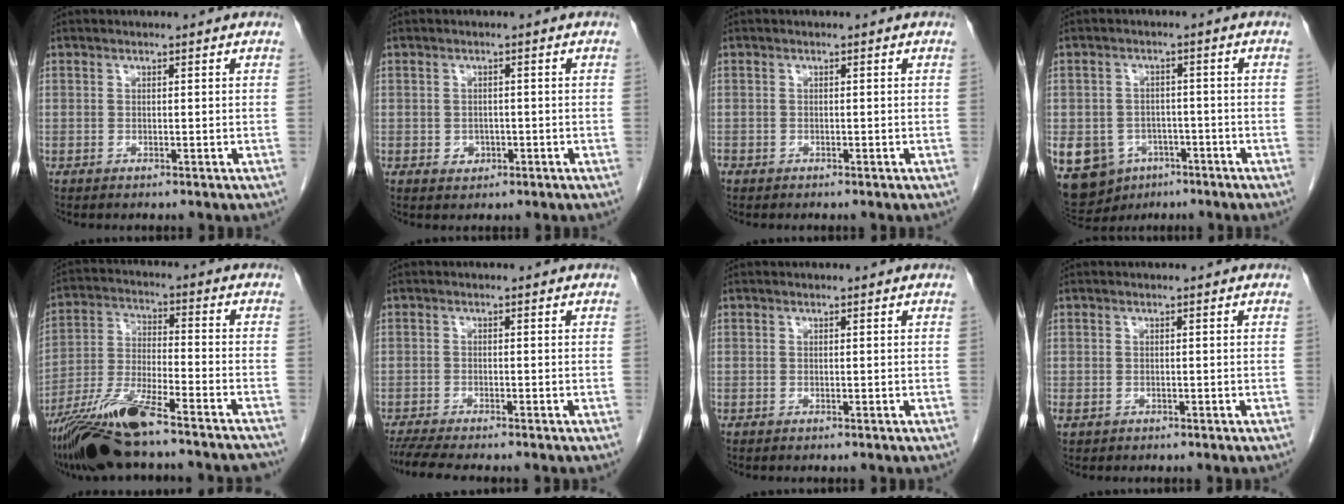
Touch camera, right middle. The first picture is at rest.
{"total": 1.8, "force": [-0.6, 1.5, 0.7], "torque": [-0.011, 0.005, -0.002]}
{"total": 0.7, "force": [-0.5, 0.5, 0.1], "torque": [-0.009, 0.002, -0.011]}
{"total": 15.7, "force": [-7.1, 12.6, 6.2], "torque": [-0.169, 0.003, -0.095]}
{"total": 17.2, "force": [-13.8, 1.9, 10.0], "torque": [-0.184, -0.014, -0.243]}
{"total": 5.7, "force": [-4.9, 0.1, 2.8], "torque": [-0.046, -0.016, -0.083]}
{"total": 0.0}
{"total": 0.7, "force": [-0.4, 0.6, 0.2], "torque": [-0.009, 0.003, -0.005]}